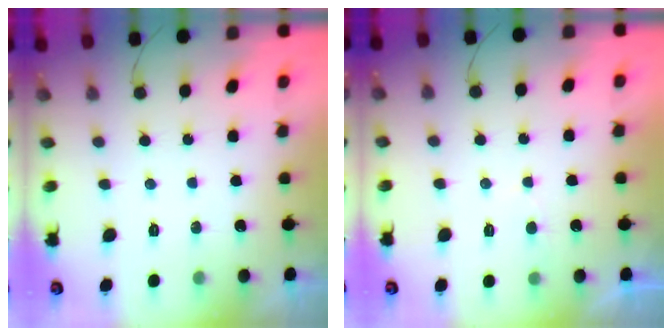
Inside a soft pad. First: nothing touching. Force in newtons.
{"total": 1.9, "press": 1.9, "slide": 0.3}